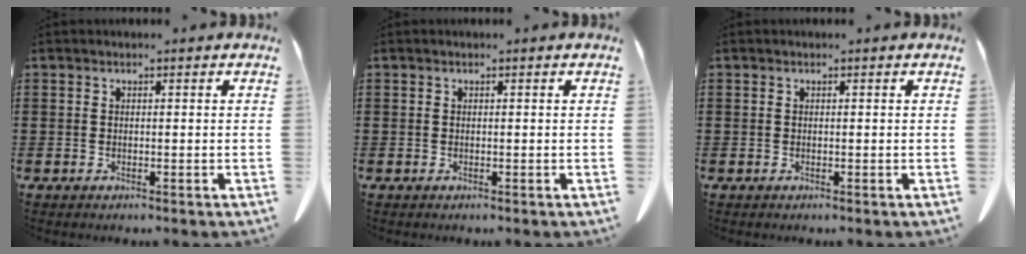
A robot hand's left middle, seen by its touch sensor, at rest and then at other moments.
{"total": 0.0}
{"total": 0.0}